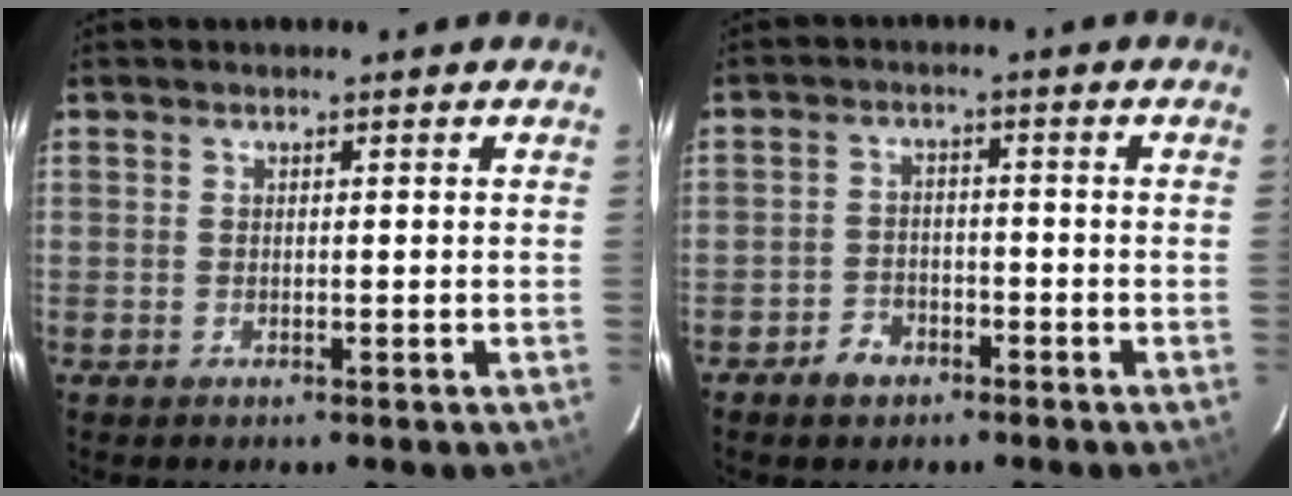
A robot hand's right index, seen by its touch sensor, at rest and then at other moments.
{"total": 4.3, "force": [-3.0, 2.9, 1.1], "torque": [-0.035, 0.010, -0.051]}